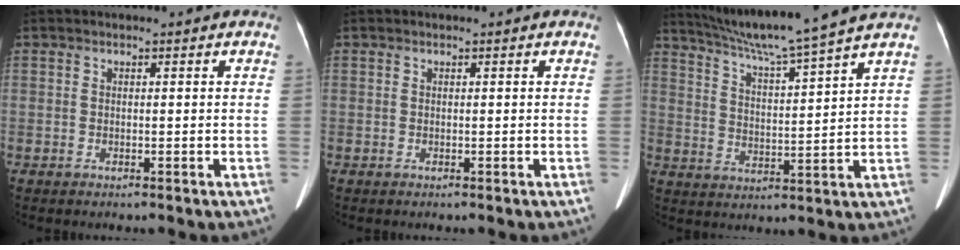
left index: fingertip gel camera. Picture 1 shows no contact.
{"total": 0.0}
{"total": 13.2, "force": [11.4, -2.3, 6.3], "torque": [-0.111, -0.002, 0.182]}